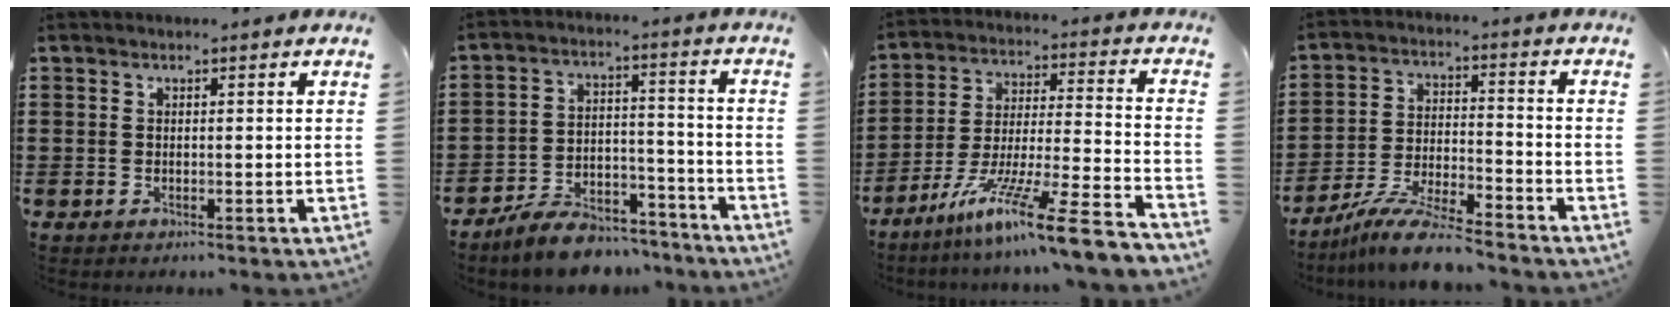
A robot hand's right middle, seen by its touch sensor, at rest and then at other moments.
{"total": 8.1, "force": [-7.5, 2.2, 2.2], "torque": [-0.030, 0.030, -0.140]}
{"total": 13.4, "force": [-10.4, -0.3, 8.5], "torque": [-0.144, 0.010, -0.195]}
{"total": 8.9, "force": [-7.9, 0.6, 4.0], "torque": [-0.079, 0.006, -0.153]}